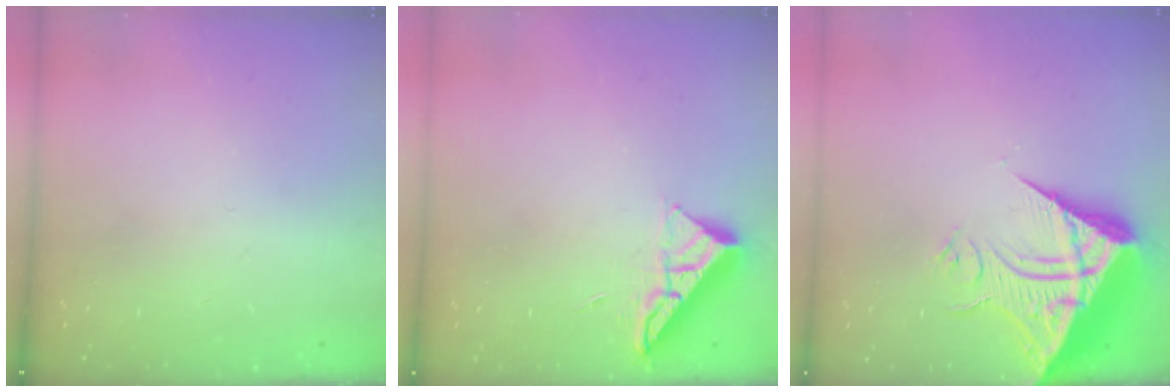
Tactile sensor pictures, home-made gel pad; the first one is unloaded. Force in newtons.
{"total": 7.1, "press": 7.1, "slide": 0.4}
{"total": 13.9, "press": 13.9, "slide": 1.3}